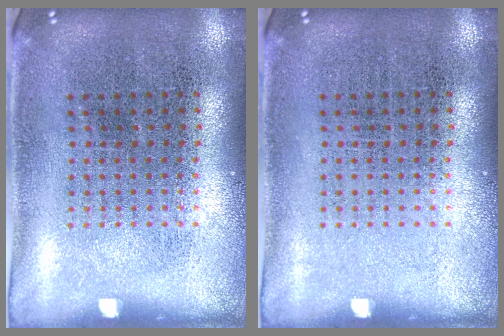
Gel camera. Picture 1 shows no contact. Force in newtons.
{"total": 0.0}